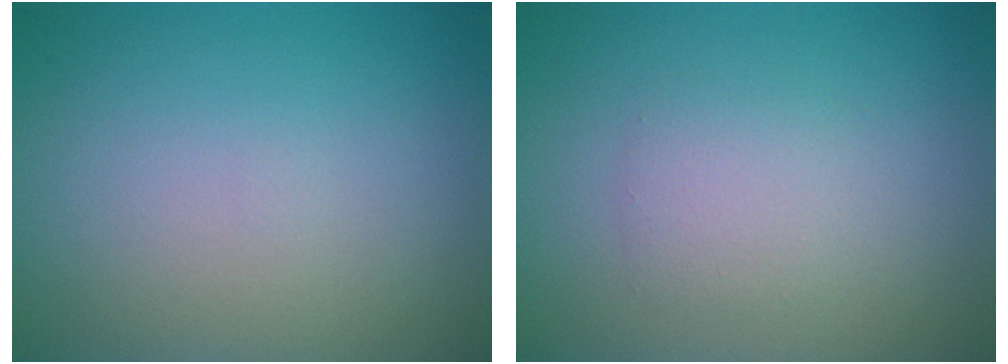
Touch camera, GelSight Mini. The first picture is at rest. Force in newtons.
{"total": 1.9, "press": 1.9, "slide": 0.1}